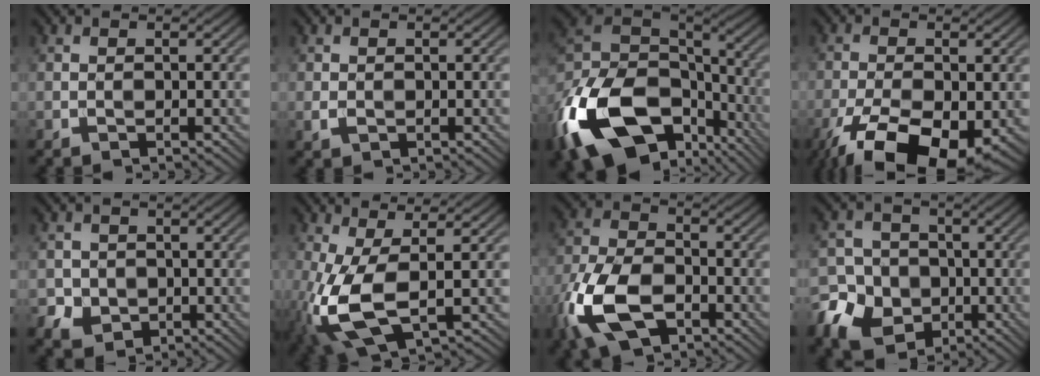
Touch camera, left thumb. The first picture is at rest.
{"total": 1.2, "force": [-0.2, 0.9, 0.7], "torque": [-0.018, -0.002, -0.004]}
{"total": 20.2, "force": [-9.0, 12.6, 12.9], "torque": [-0.317, -0.042, -0.135]}
{"total": 13.5, "force": [-7.1, 5.8, 10.0], "torque": [-0.179, -0.026, -0.118]}
{"total": 4.0, "force": [-1.0, 3.7, 1.1], "torque": [-0.024, -0.003, -0.035]}
{"total": 9.5, "force": [-1.5, 3.8, 8.6], "torque": [-0.217, -0.008, -0.030]}
{"total": 12.9, "force": [-6.1, 6.9, 9.0], "torque": [-0.231, -0.024, -0.128]}
{"total": 11.2, "force": [-4.8, 9.1, 4.3], "torque": [-0.110, -0.035, -0.116]}